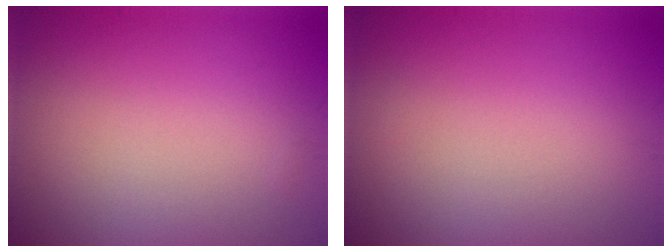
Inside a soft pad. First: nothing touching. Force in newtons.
{"total": 0.0}